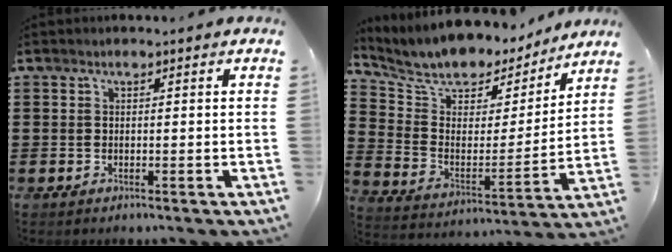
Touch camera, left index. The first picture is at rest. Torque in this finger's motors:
{"motor_torque": [1.07, -1.07, 0.63, 0.16]}